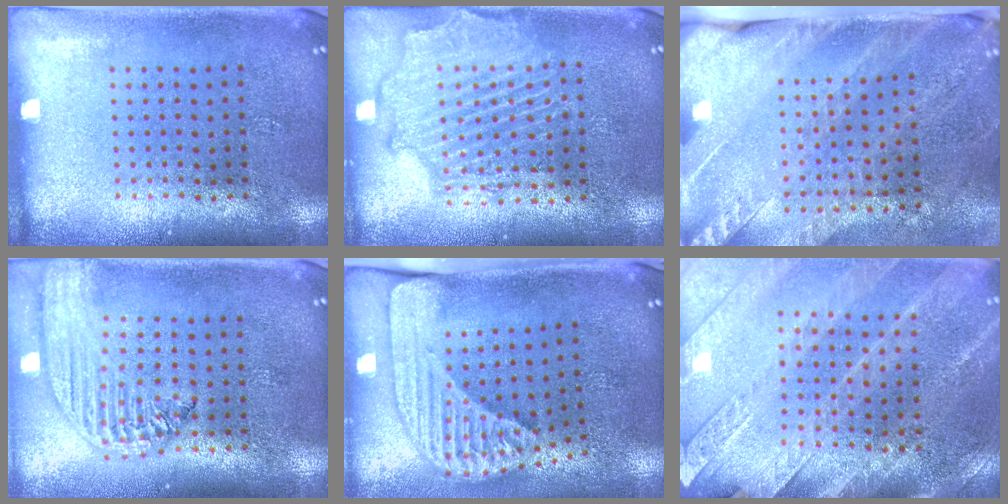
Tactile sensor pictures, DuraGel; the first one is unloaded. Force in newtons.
{"total": 2.2, "press": 2.1, "slide": 0.5}
{"total": 3.5, "press": 2.9, "slide": 1.9}
{"total": 2.5, "press": 2.1, "slide": 1.4}
{"total": 2.5, "press": 1.7, "slide": 1.8}
{"total": 2.8, "press": 2.7, "slide": 0.6}